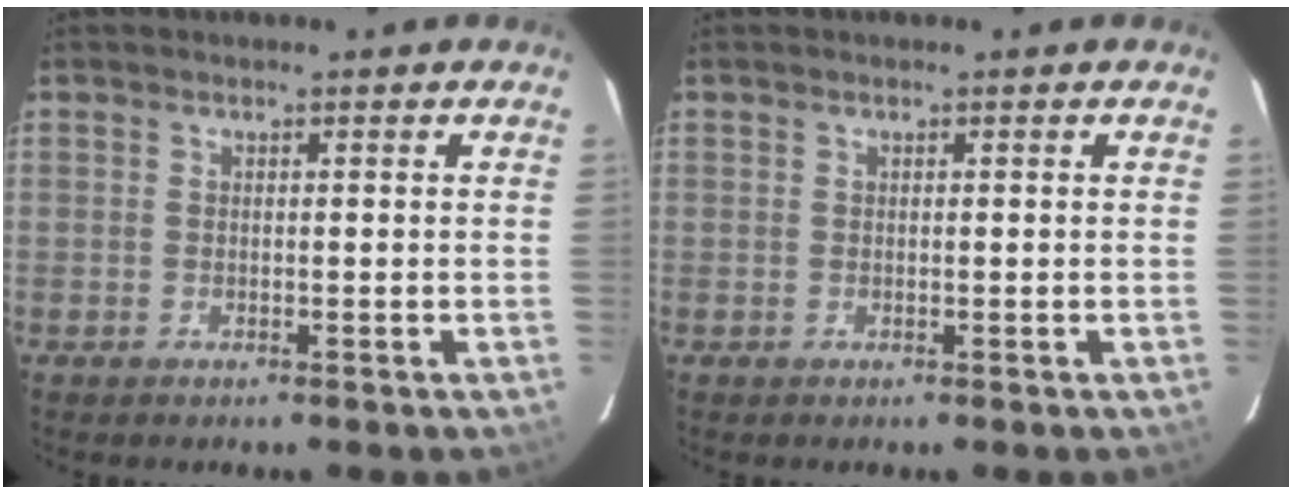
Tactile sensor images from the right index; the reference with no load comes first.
{"total": 0.0}